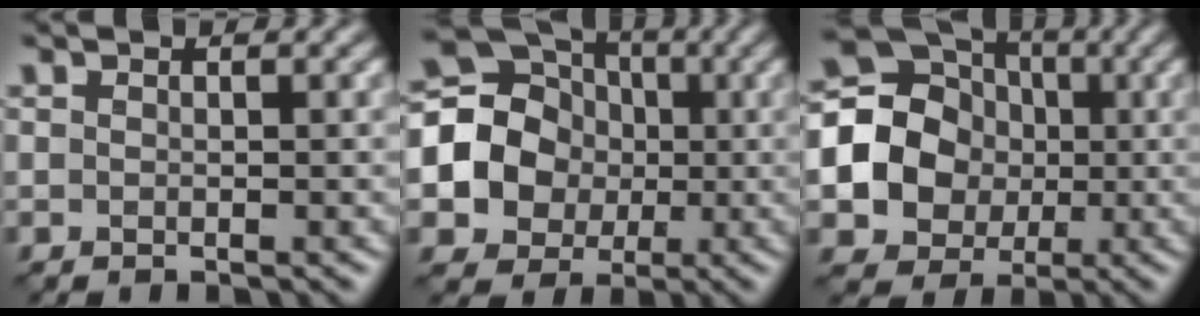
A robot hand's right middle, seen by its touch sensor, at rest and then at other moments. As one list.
[{"total": 12.4, "force": [-0.5, 11.6, 4.3], "torque": [-0.124, 0.022, -0.032]}, {"total": 13.6, "force": [-0.7, 12.6, 4.9], "torque": [-0.133, 0.019, -0.038]}]